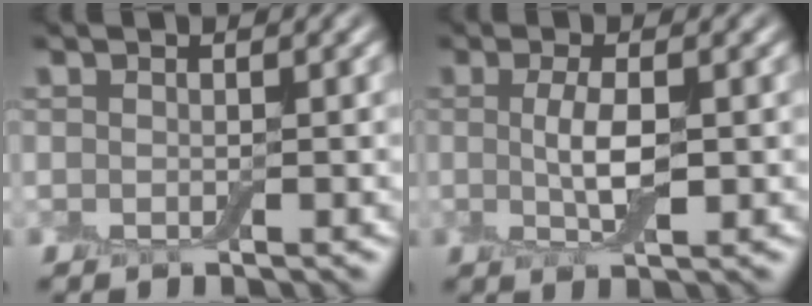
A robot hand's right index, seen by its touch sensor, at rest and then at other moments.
{"total": 3.0, "force": [0.1, 1.0, 2.8], "torque": [-0.060, -0.001, 0.004]}